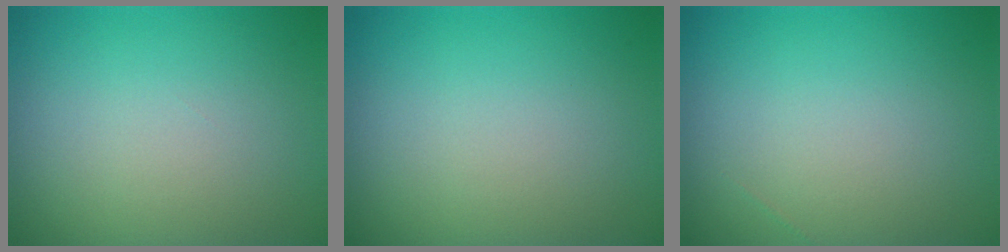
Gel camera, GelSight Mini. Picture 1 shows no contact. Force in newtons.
{"total": 0.0}
{"total": 0.0}